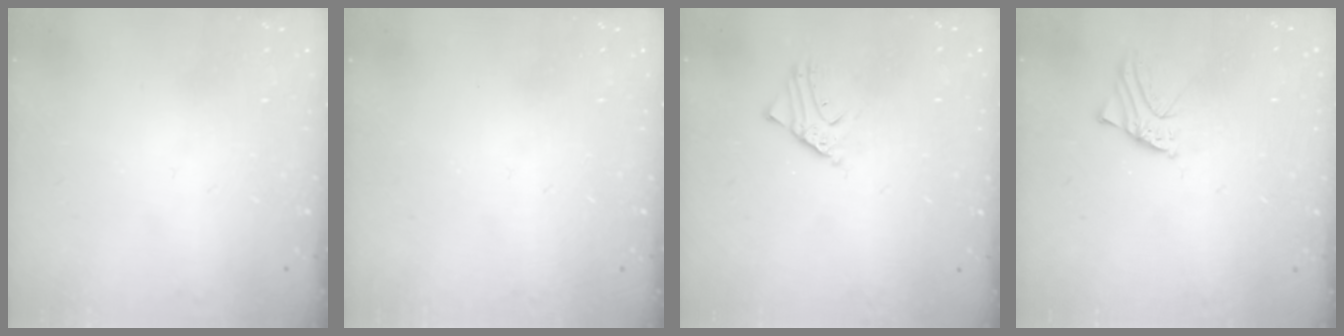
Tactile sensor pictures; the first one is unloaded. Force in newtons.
{"total": 0.0}
{"total": 2.8, "press": 2.8, "slide": 0.2}
{"total": 1.8, "press": 1.8, "slide": 0.1}